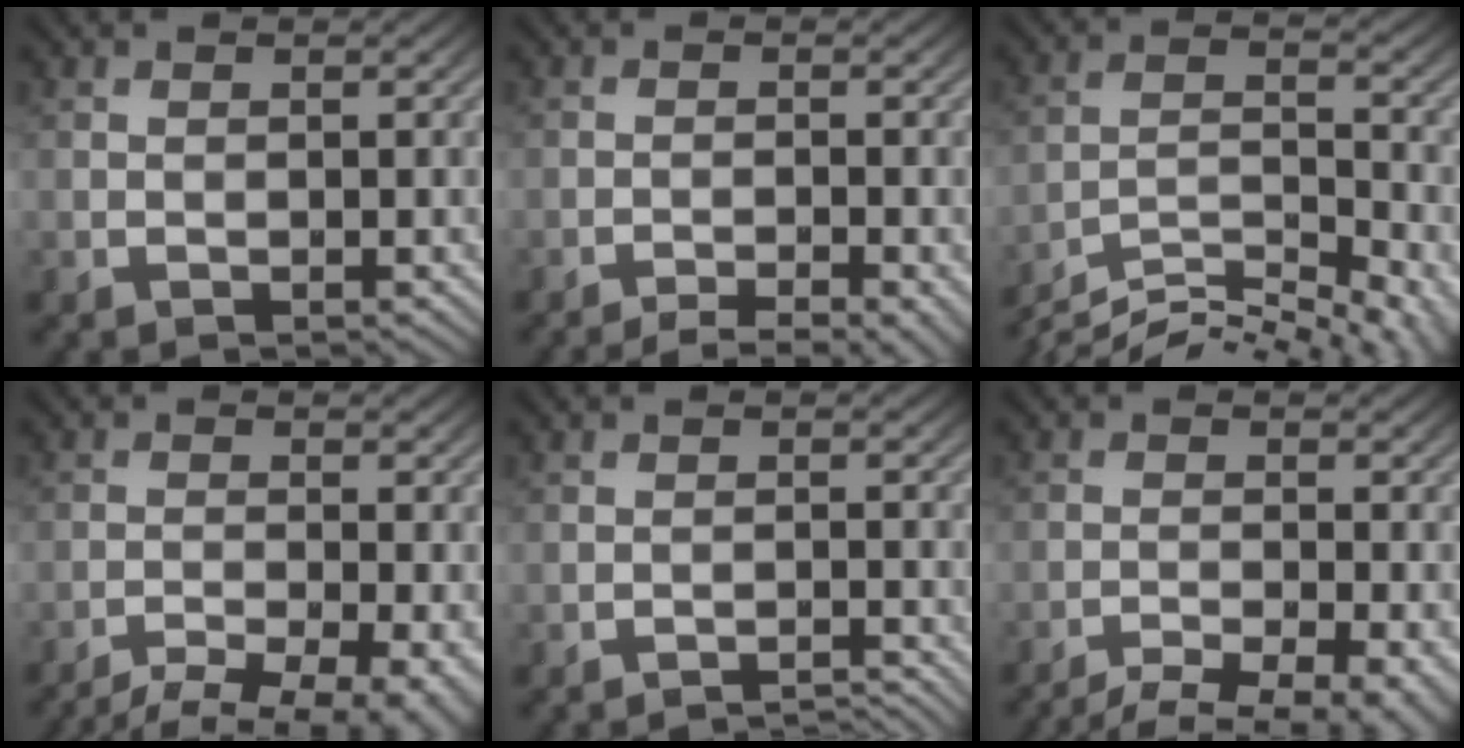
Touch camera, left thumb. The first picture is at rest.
{"total": 5.0, "force": [-3.7, 0.8, 3.3], "torque": [-0.055, 0.005, -0.062]}
{"total": 11.4, "force": [-9.6, 2.4, 5.6], "torque": [-0.103, -0.003, -0.154]}
{"total": 9.7, "force": [-7.9, 2.4, 5.1], "torque": [-0.076, -0.017, -0.098]}
{"total": 2.1, "force": [-2.0, 0.1, 0.6], "torque": [0.000, 0.006, -0.036]}
{"total": 9.2, "force": [-7.6, 1.9, 4.9], "torque": [-0.078, -0.015, -0.097]}